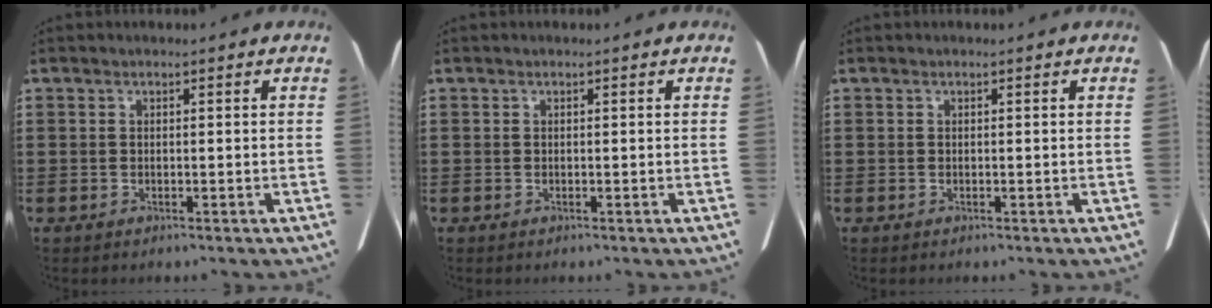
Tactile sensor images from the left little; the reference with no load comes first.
{"total": 0.0}
{"total": 0.0}